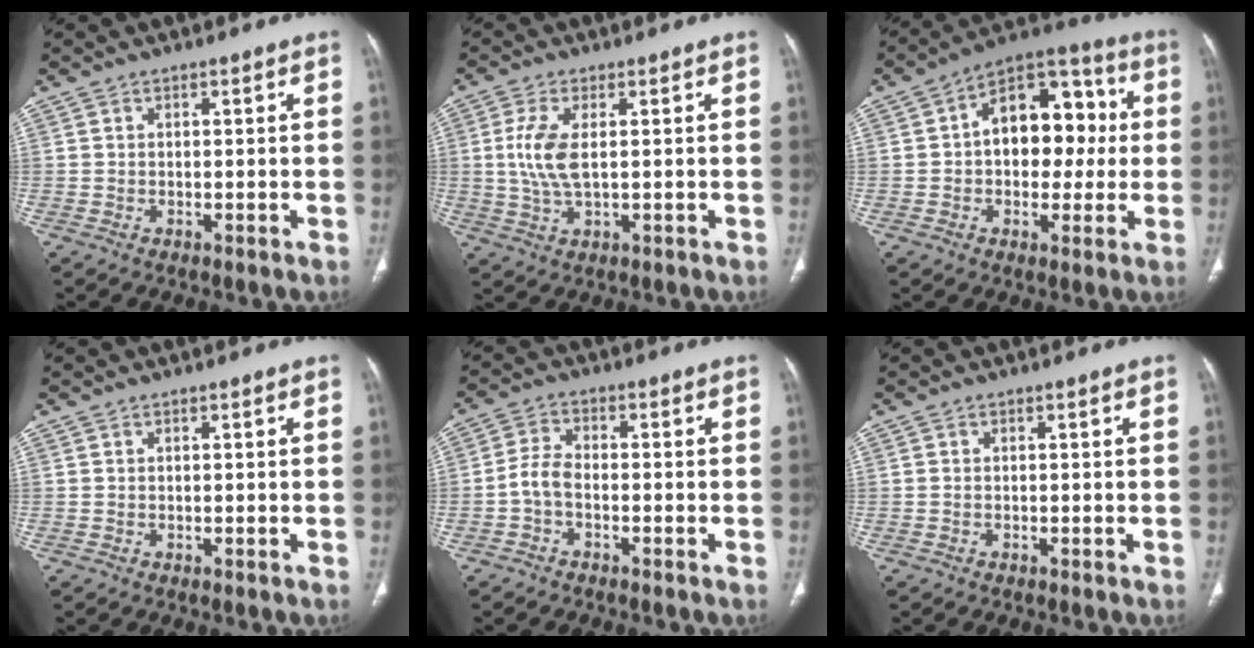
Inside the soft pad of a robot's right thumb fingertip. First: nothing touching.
{"total": 7.1, "force": [0.8, 3.0, 6.4], "torque": [-0.156, -0.005, 0.018]}
{"total": 16.6, "force": [1.4, 10.8, 12.5], "torque": [-0.131, 0.039, 0.012]}
{"total": 0.0}
{"total": 4.1, "force": [-1.5, 2.2, 3.1], "torque": [-0.067, 0.017, -0.037]}
{"total": 0.0}